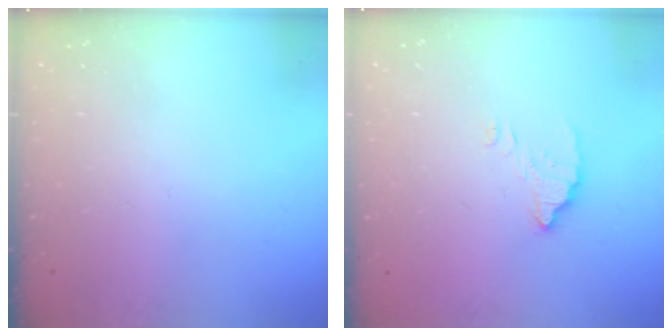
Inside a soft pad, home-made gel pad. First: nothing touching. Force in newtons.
{"total": 3.8, "press": 3.8, "slide": 0.2}